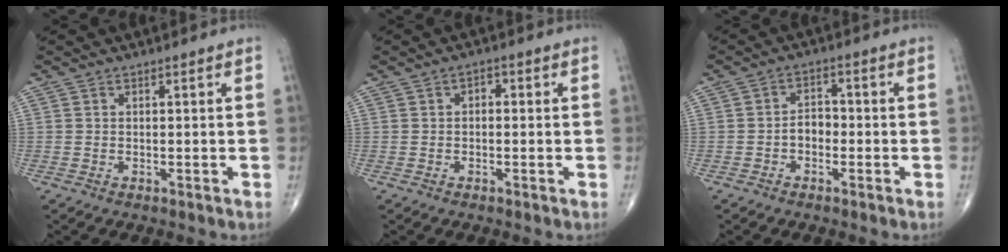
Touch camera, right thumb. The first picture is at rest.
{"total": 1.7, "force": [0.1, 1.1, 1.3], "torque": [-0.010, 0.006, -0.006]}
{"total": 3.5, "force": [-1.2, 2.5, 2.2], "torque": [-0.023, 0.019, -0.029]}